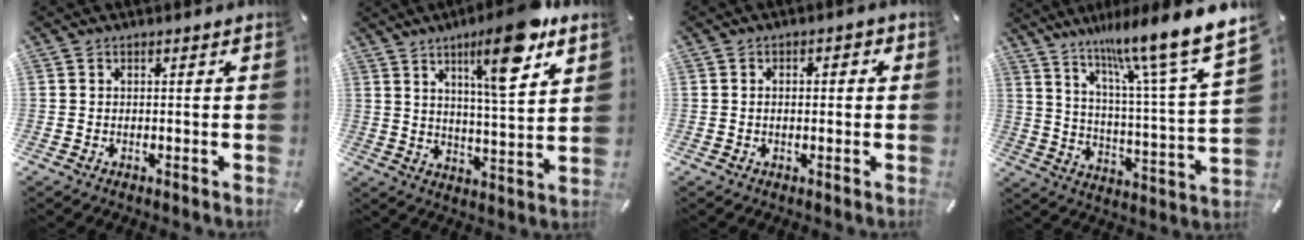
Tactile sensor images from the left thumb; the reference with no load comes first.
{"total": 13.9, "force": [8.4, 2.6, 10.8], "torque": [-0.169, -0.043, 0.131]}
{"total": 2.3, "force": [-0.4, 1.3, 1.8], "torque": [-0.027, 0.004, -0.011]}
{"total": 15.7, "force": [12.6, 1.3, 9.3], "torque": [-0.155, -0.101, 0.198]}